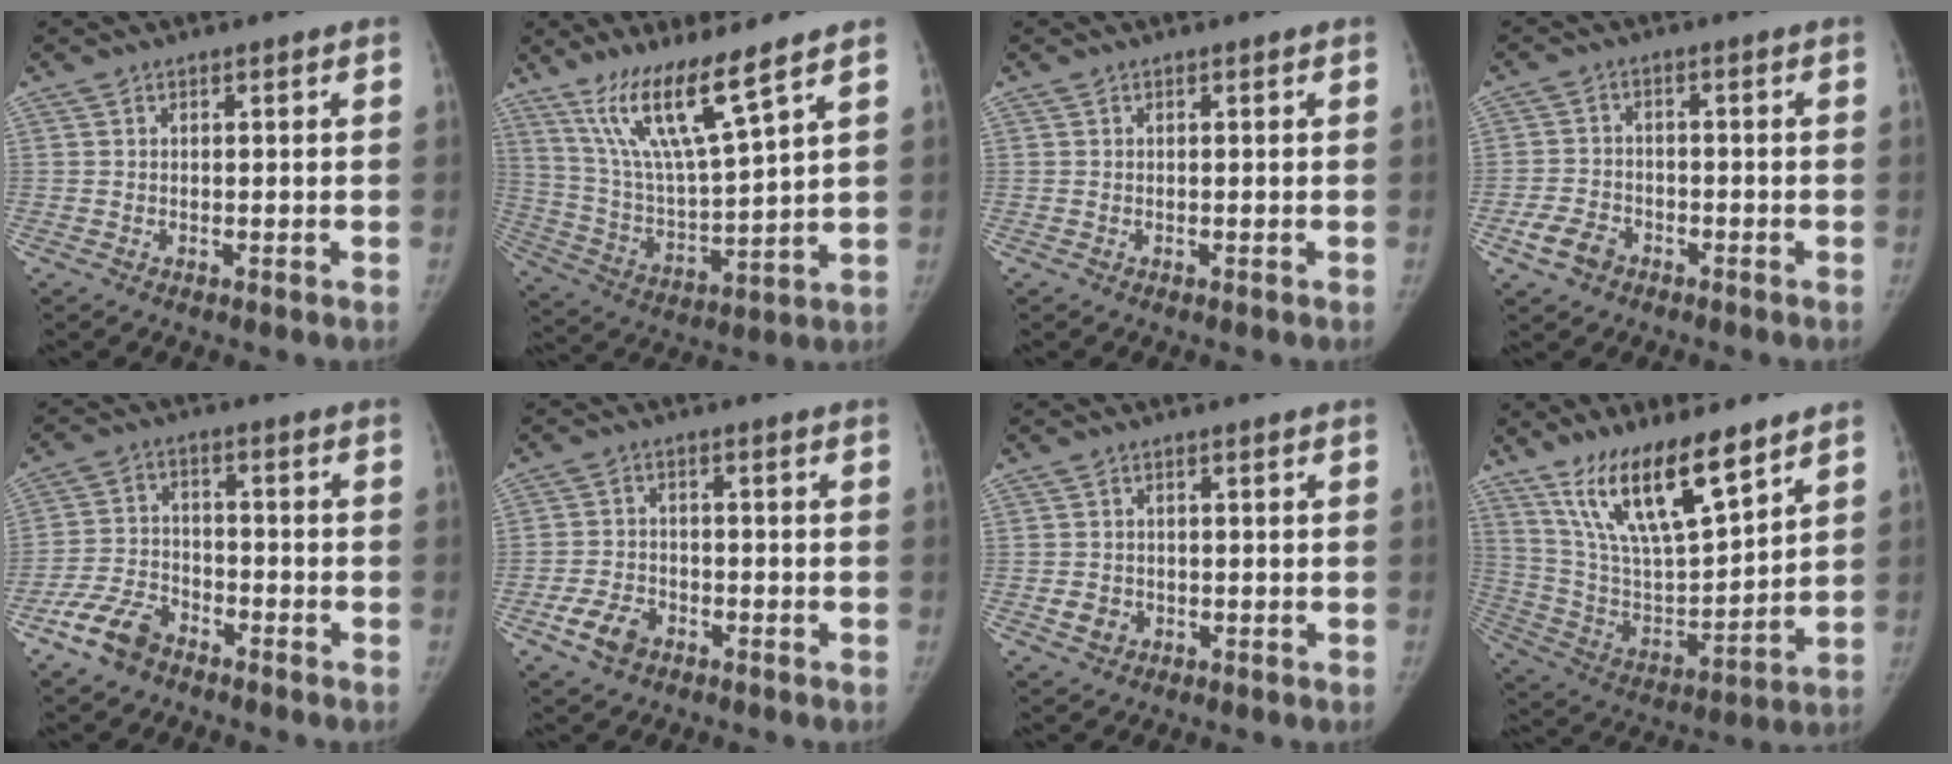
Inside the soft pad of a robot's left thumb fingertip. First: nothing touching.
{"total": 14.2, "force": [9.6, 1.3, 10.3], "torque": [-0.190, -0.059, 0.198]}
{"total": 0.0}
{"total": 5.2, "force": [-2.9, 3.6, 2.3], "torque": [-0.044, 0.019, -0.051]}
{"total": 8.1, "force": [-5.7, 4.6, 3.6], "torque": [-0.071, 0.024, -0.113]}
{"total": 5.9, "force": [-3.2, 4.0, 3.0], "torque": [-0.052, 0.017, -0.056]}
{"total": 2.8, "force": [-0.8, 2.4, 1.2], "torque": [-0.014, 0.004, -0.009]}
{"total": 19.0, "force": [12.8, 5.6, 12.9], "torque": [-0.205, -0.062, 0.248]}